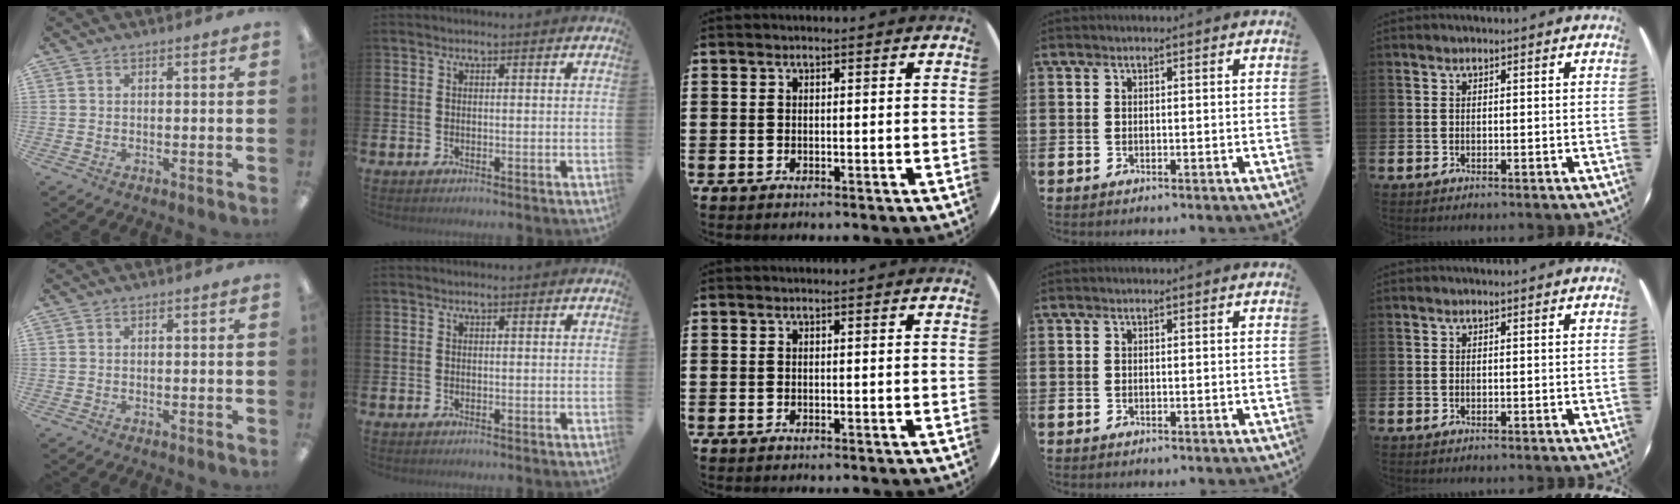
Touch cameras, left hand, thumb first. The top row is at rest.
{}